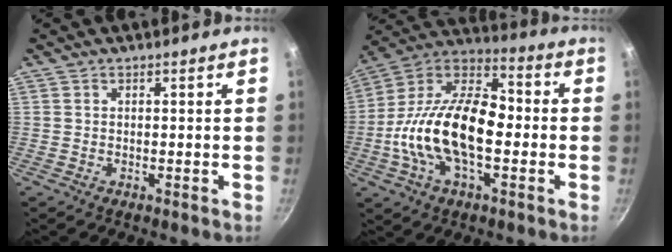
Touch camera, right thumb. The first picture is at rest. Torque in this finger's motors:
{"motor_torque": [0.61, 0.44, 2.04, -0.70, 0.55]}